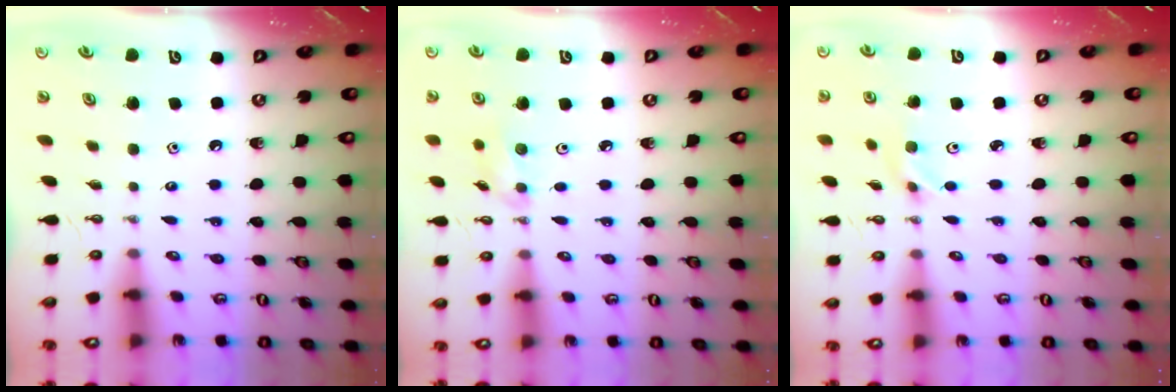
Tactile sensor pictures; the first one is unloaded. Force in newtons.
{"total": 5.8, "press": 5.5, "slide": 2.0}
{"total": 2.5, "press": 2.5, "slide": 0.5}